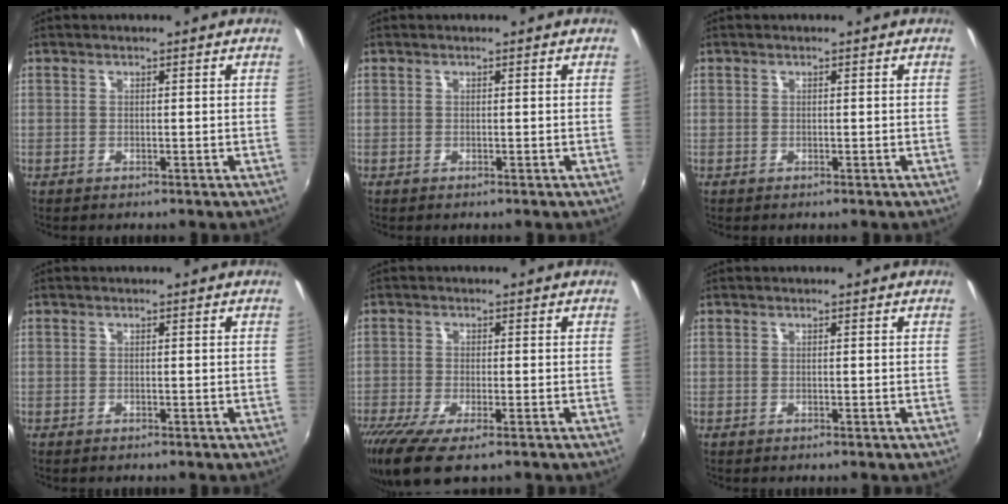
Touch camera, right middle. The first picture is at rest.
{"total": 0.0}
{"total": 0.0}
{"total": 1.1, "force": [-0.7, 0.7, 0.4], "torque": [-0.011, -0.002, -0.008]}
{"total": 9.2, "force": [-5.8, 2.4, 6.7], "torque": [-0.152, -0.040, -0.103]}
{"total": 0.0}